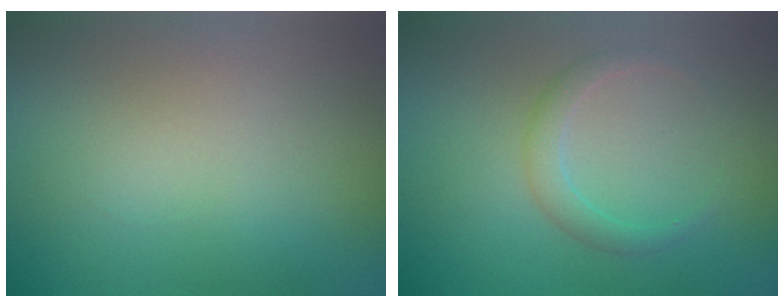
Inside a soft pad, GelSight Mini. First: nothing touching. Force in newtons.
{"total": 1.7, "press": 1.7, "slide": 0.2}